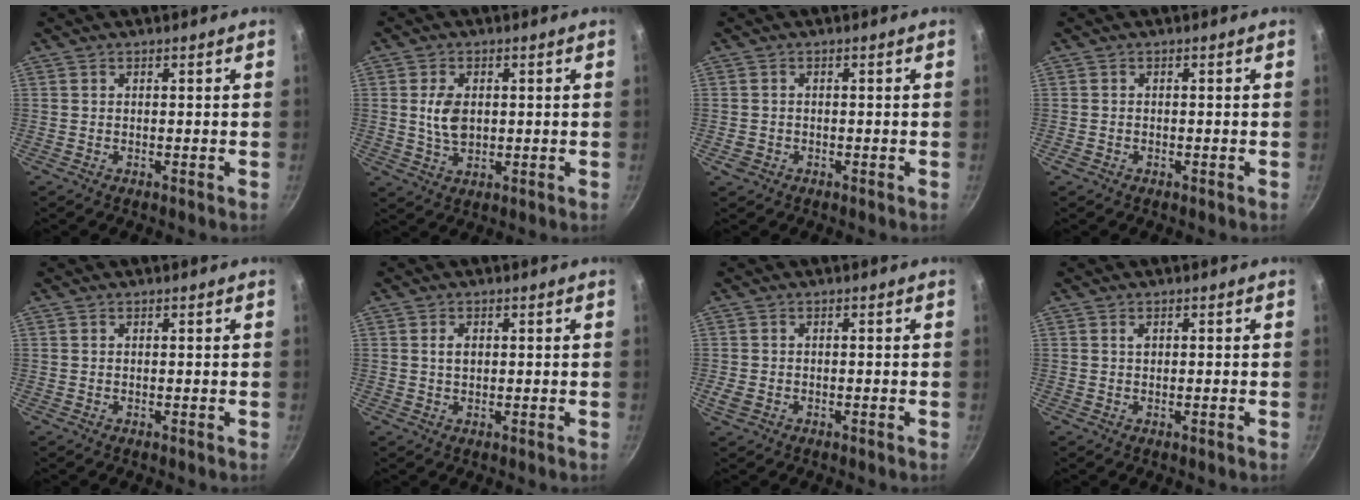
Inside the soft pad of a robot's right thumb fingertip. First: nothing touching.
{"total": 5.9, "force": [0.7, 3.8, 4.5], "torque": [-0.077, -0.007, 0.015]}
{"total": 1.9, "force": [-0.7, 1.6, 0.7], "torque": [-0.011, 0.003, -0.009]}
{"total": 0.9, "force": [-0.5, 0.6, 0.4], "torque": [-0.011, 0.003, -0.009]}
{"total": 0.0}
{"total": 2.1, "force": [0.4, 1.4, 1.5], "torque": [-0.023, 0.001, 0.007]}
{"total": 2.3, "force": [-0.9, 1.6, 1.4], "torque": [-0.033, 0.003, -0.014]}
{"total": 1.0, "force": [0.1, 0.5, 0.9], "torque": [-0.017, 0.003, 0.000]}